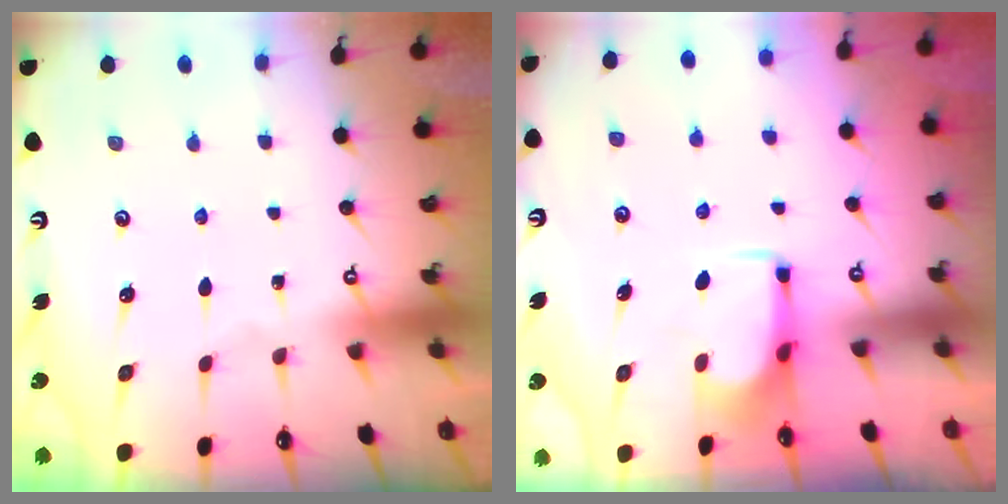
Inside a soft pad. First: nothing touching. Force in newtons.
{"total": 2.0, "press": 2.0, "slide": 0.4}